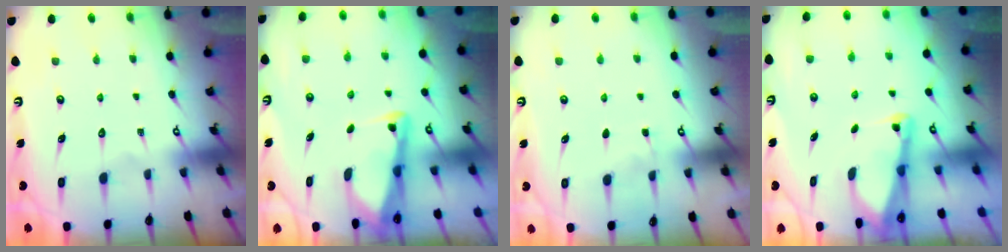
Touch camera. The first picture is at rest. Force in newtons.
{"total": 3.0, "press": 2.9, "slide": 0.4}
{"total": 3.7, "press": 3.6, "slide": 0.5}
{"total": 2.1, "press": 2.1, "slide": 0.4}